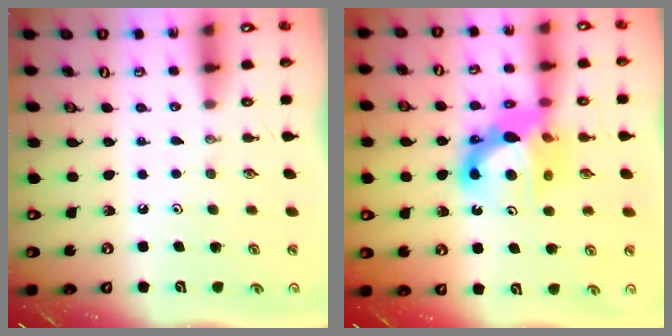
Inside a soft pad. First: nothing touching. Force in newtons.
{"total": 13.2, "press": 13.2, "slide": 1.5}